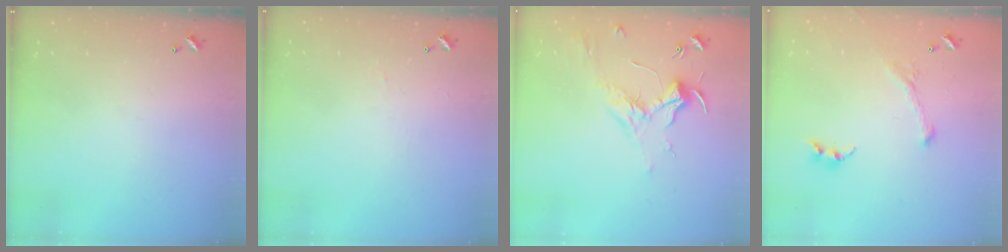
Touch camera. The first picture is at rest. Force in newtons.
{"total": 0.5, "press": 0.3, "slide": 0.4}
{"total": 1.9, "press": 1.7, "slide": 0.8}
{"total": 2.8, "press": 2.6, "slide": 0.9}